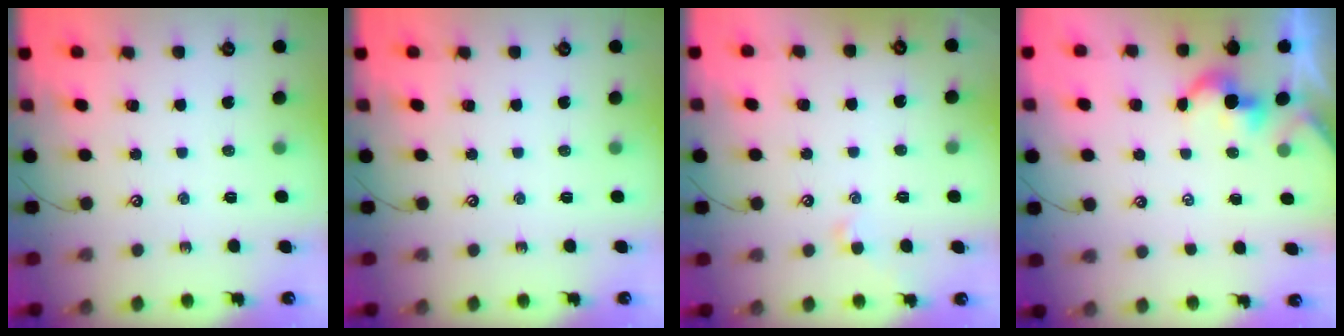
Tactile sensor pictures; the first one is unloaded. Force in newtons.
{"total": 0.0}
{"total": 0.0}
{"total": 2.4, "press": 2.4, "slide": 0.2}